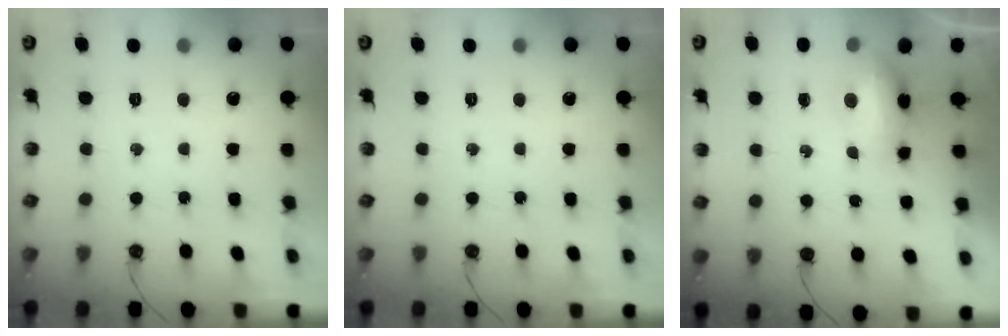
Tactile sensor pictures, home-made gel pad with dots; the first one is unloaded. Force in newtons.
{"total": 0.0}
{"total": 10.1, "press": 9.1, "slide": 4.4}